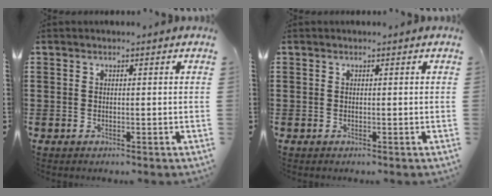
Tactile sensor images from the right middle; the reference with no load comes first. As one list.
[{"total": 0.0}]